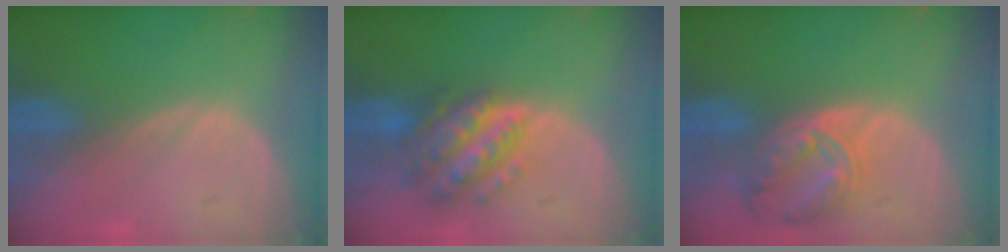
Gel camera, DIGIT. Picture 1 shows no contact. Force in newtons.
{"total": 7.7, "press": 7.7, "slide": 0.4}
{"total": 8.2, "press": 7.1, "slide": 4.0}